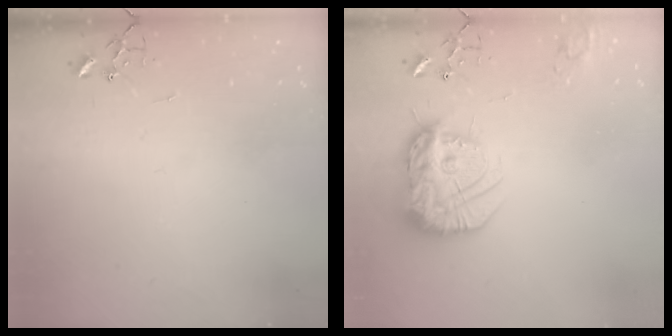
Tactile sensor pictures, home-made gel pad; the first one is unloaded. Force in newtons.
{"total": 19.1, "press": 19.1, "slide": 1.1}